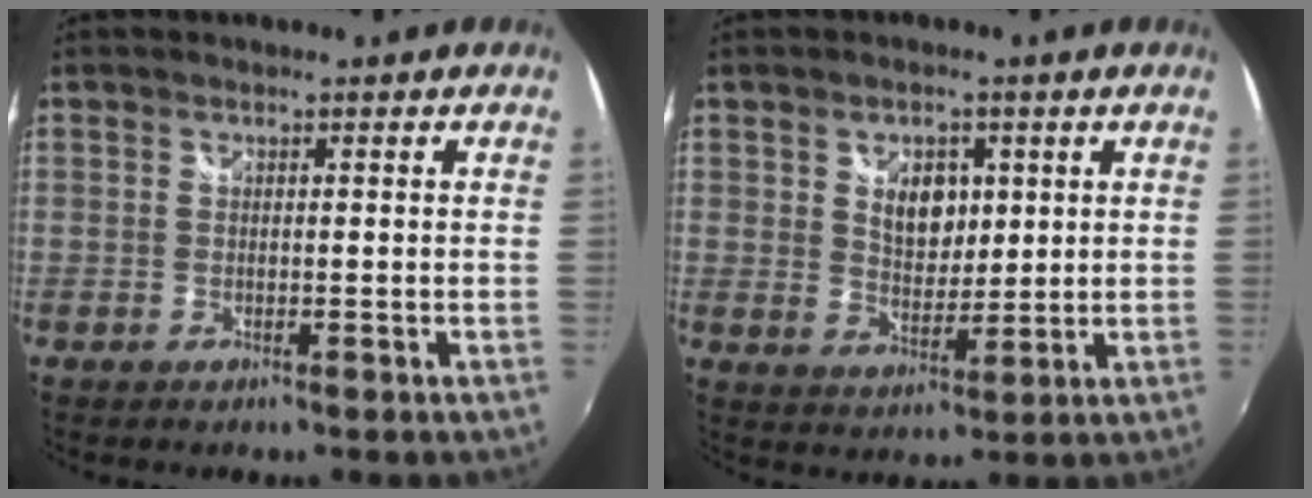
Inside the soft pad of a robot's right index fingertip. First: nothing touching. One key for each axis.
{"total": 6.4, "fx": 2.1, "fy": 4.3, "fz": 4.3, "tx": -0.063, "ty": 0.002, "tz": 0.039}